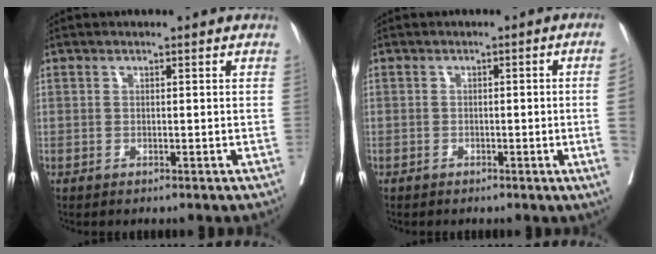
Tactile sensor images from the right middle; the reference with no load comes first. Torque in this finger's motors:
{"motor_torque": [0.39, -0.33, -1.03, -0.21]}